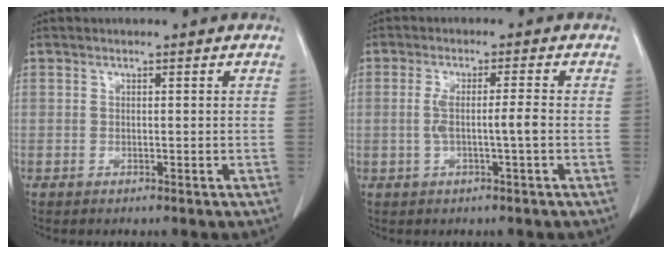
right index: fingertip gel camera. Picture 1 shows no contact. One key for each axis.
{"total": 3.9, "fx": -0.8, "fy": -0.2, "fz": 3.9, "tx": -0.078, "ty": 0.007, "tz": -0.009}